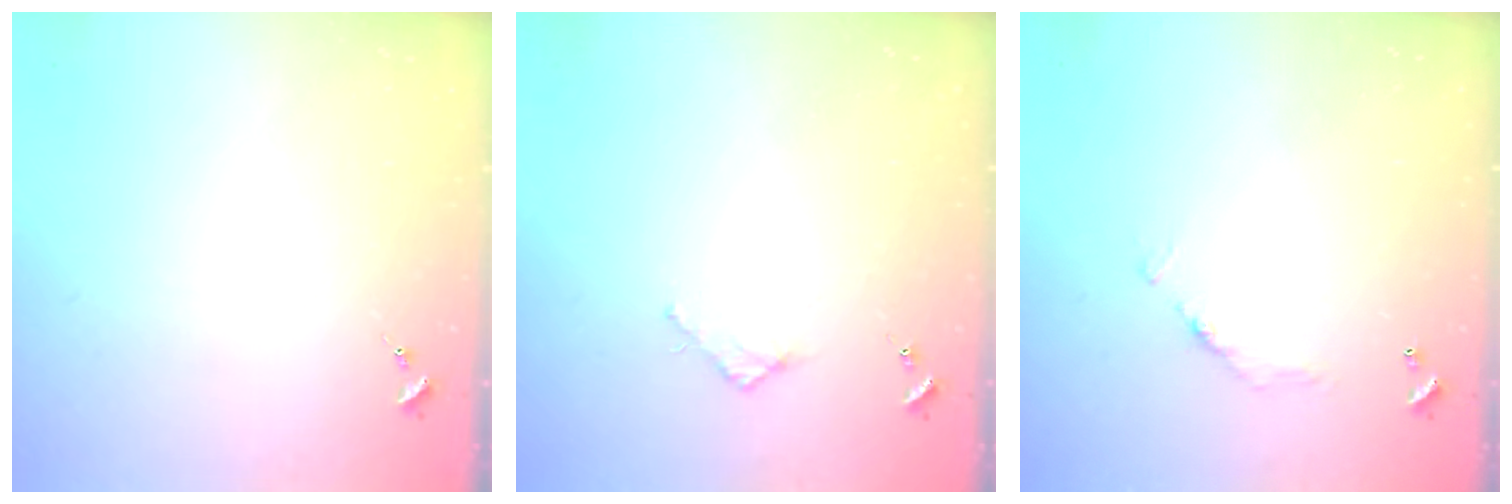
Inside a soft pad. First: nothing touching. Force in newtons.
{"total": 2.4, "press": 2.3, "slide": 0.3}
{"total": 6.8, "press": 6.8, "slide": 0.5}